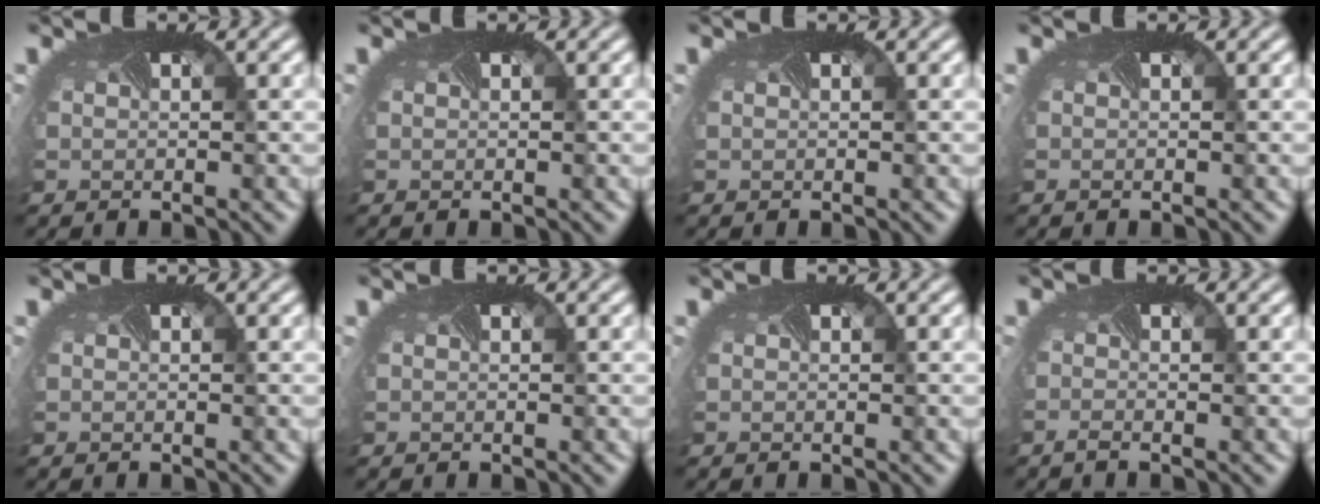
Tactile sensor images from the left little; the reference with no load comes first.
{"total": 0.0}
{"total": 0.0}
{"total": 0.0}
{"total": 0.0}
{"total": 0.0}
{"total": 0.0}
{"total": 1.2, "force": [-1.1, -0.2, 0.2], "torque": [-0.016, -0.009, -0.023]}